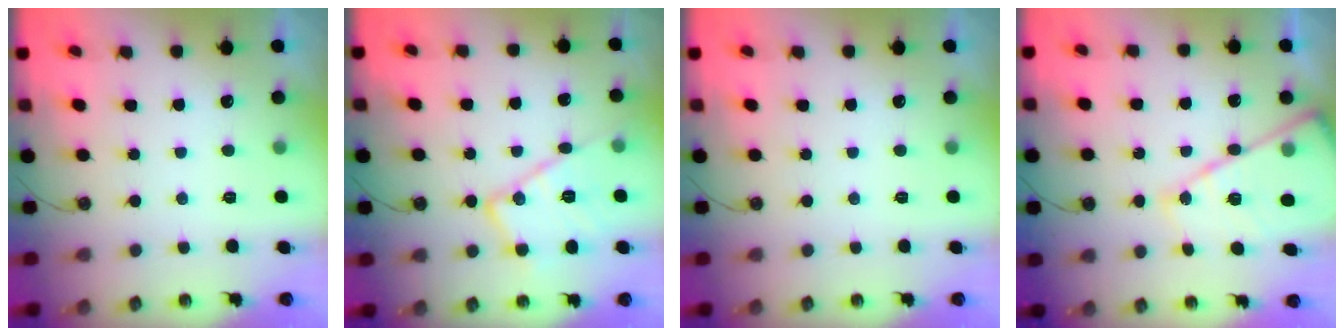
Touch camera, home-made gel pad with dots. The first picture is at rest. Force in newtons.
{"total": 16.2, "press": 16.2, "slide": 1.1}
{"total": 0.0}
{"total": 18.0, "press": 17.9, "slide": 1.9}